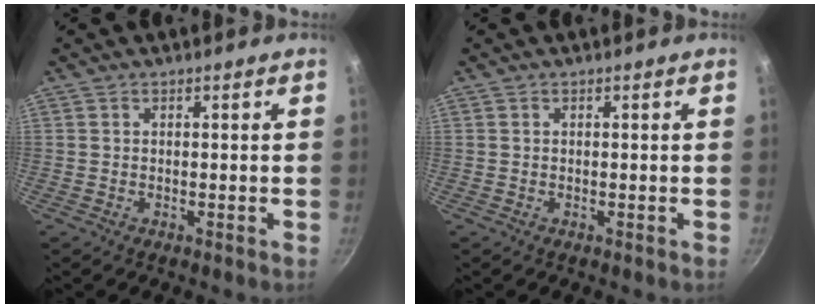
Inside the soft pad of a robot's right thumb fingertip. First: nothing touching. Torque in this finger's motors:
{"motor_torque": [0.19, 0.00, 0.24, 0.09, 0.02]}